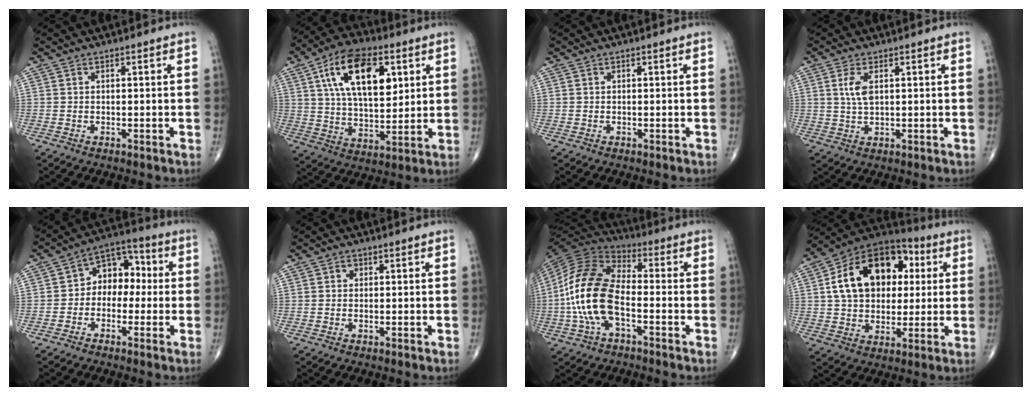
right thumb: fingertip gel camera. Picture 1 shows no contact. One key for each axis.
{"total": 18.9, "fx": 6.6, "fy": 9.9, "fz": 14.7, "tx": -0.218, "ty": -0.015, "tz": 0.113}
{"total": 0.0}
{"total": 4.0, "fx": 1.2, "fy": 1.8, "fz": 3.4, "tx": -0.075, "ty": -0.003, "tz": 0.027}
{"total": 9.2, "fx": -0.3, "fy": 6.8, "fz": 6.2, "tx": -0.048, "ty": 0.040, "tz": -0.024}
{"total": 1.0, "fx": 0.3, "fy": 0.9, "fz": 0.4, "tx": 0.000, "ty": 0.001, "tz": 0.002}
{"total": 16.3, "fx": -3.2, "fy": 8.5, "fz": 13.5, "tx": -0.278, "ty": 0.033, "tz": -0.068}
{"total": 20.5, "fx": 4.0, "fy": 14.3, "fz": 14.1, "tx": -0.201, "ty": 0.020, "tz": 0.064}